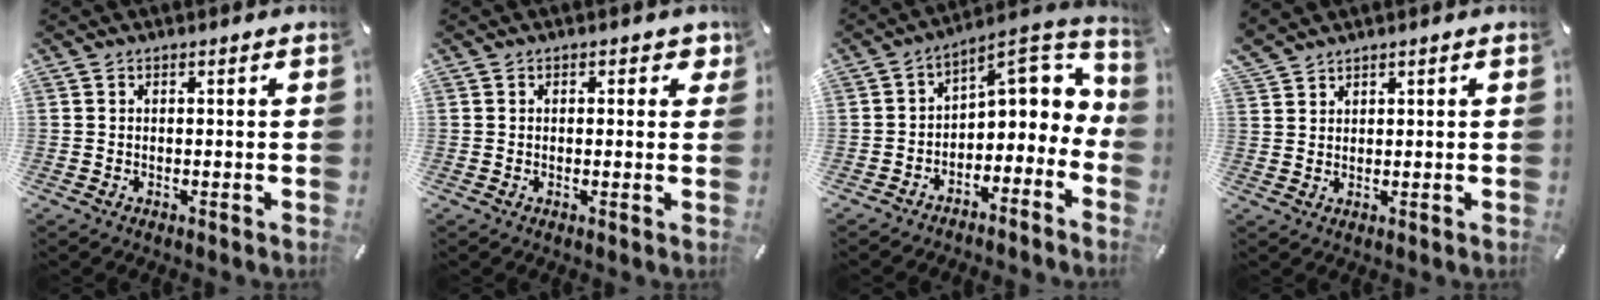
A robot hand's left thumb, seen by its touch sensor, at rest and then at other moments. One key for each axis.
{"total": 1.7, "fx": 0.4, "fy": 0.9, "fz": 1.4, "tx": -0.005, "ty": -0.004, "tz": 0.001}
{"total": 6.7, "fx": 2.0, "fy": 4.8, "fz": 4.2, "tx": -0.040, "ty": -0.031, "tz": 0.032}
{"total": 2.6, "fx": 2.4, "fy": 0.8, "fz": 0.6, "tx": -0.015, "ty": -0.008, "tz": 0.048}